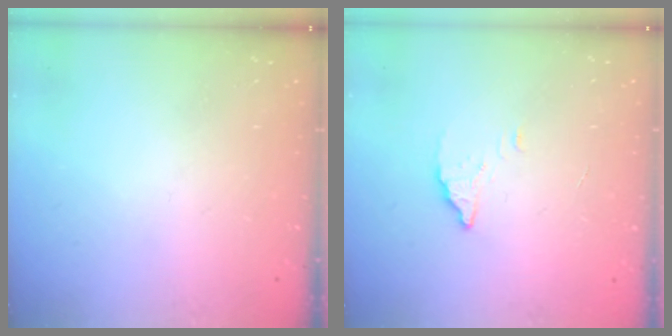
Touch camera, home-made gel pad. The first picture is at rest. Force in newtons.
{"total": 2.8, "press": 2.8, "slide": 0.2}